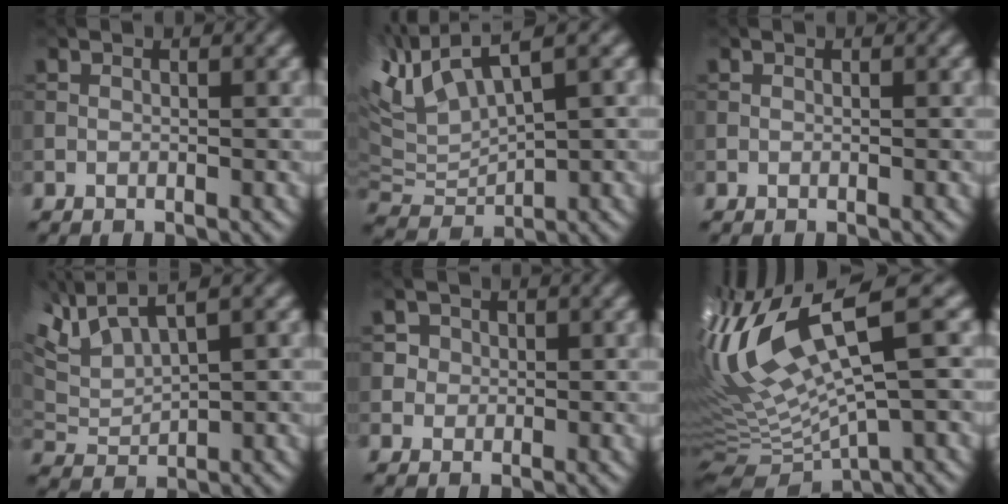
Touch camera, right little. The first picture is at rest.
{"total": 7.2, "force": [4.3, 2.3, 5.3], "torque": [-0.122, 0.022, 0.080]}
{"total": 0.0}
{"total": 6.6, "force": [4.9, 1.7, 4.2], "torque": [-0.092, 0.024, 0.087]}
{"total": 2.2, "force": [0.7, 2.0, 0.6], "torque": [-0.005, -0.003, 0.014]}
{"total": 13.2, "force": [3.6, 3.7, 12.1], "torque": [-0.255, 0.015, 0.089]}